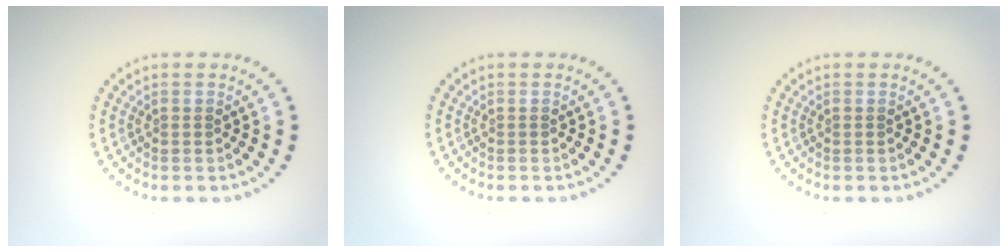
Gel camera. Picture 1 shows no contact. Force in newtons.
{"total": 0.0}
{"total": 0.0}